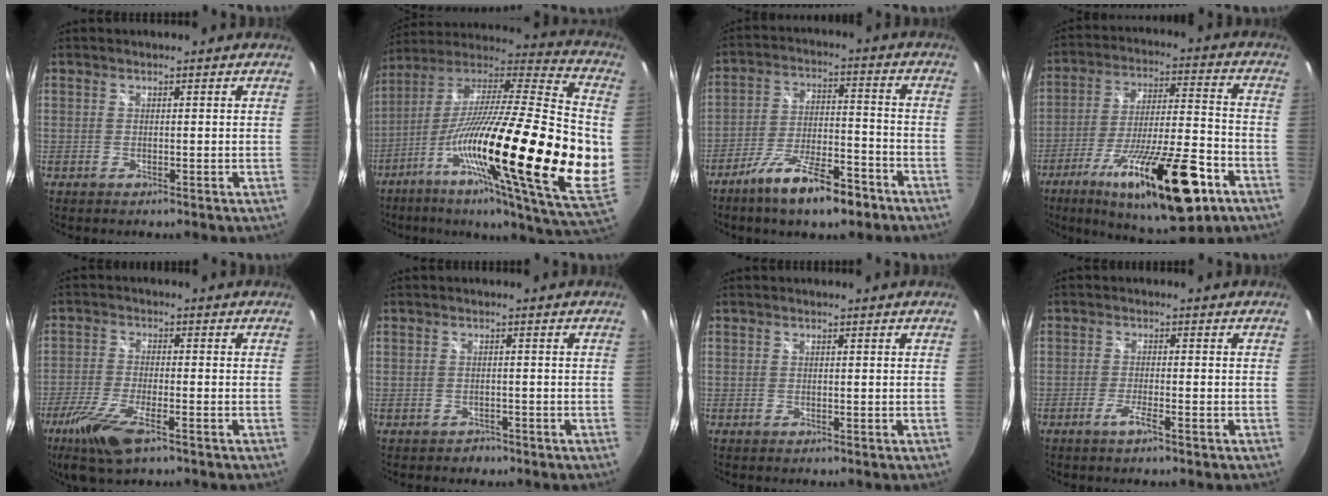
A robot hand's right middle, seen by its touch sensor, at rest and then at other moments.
{"total": 35.3, "force": [-6.8, 6.2, 34.1], "torque": [-0.546, -0.058, -0.118]}
{"total": 12.4, "force": [-8.7, 3.4, 8.2], "torque": [-0.157, -0.007, -0.145]}
{"total": 23.7, "force": [-12.8, 5.8, 19.1], "torque": [-0.330, -0.043, -0.202]}
{"total": 10.1, "force": [-6.2, 2.6, 7.6], "torque": [-0.176, -0.032, -0.118]}
{"total": 1.9, "force": [-1.3, 1.3, 0.2], "torque": [-0.009, -0.002, -0.018]}
{"total": 0.0}
{"total": 2.8, "force": [-1.8, -0.1, 2.1], "torque": [-0.048, -0.005, -0.037]}